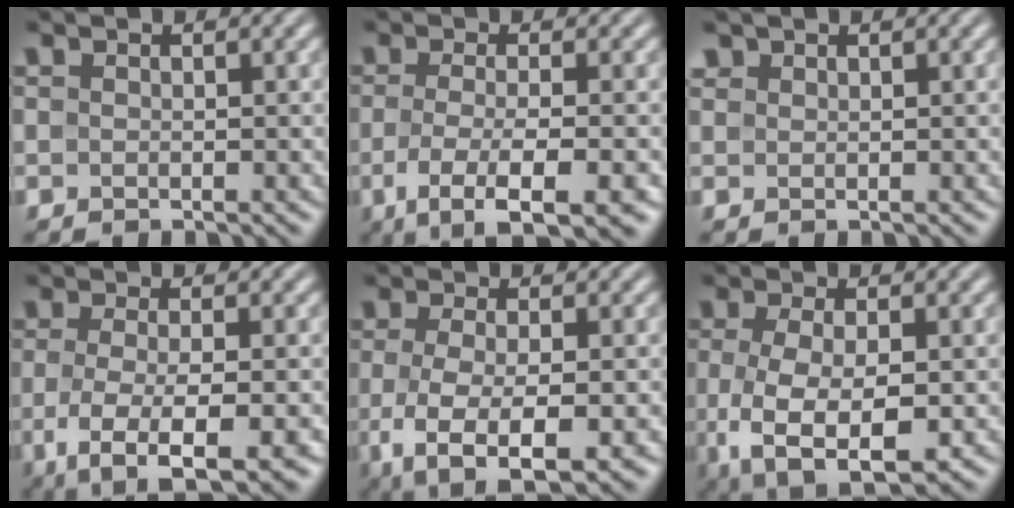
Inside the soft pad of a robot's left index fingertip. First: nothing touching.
{"total": 6.4, "force": [-2.7, 1.7, 5.5], "torque": [-0.087, -0.008, -0.048]}
{"total": 0.9, "force": [0.8, 0.5, 0.1], "torque": [-0.002, 0.002, 0.017]}
{"total": 7.0, "force": [-2.6, 2.2, 6.2], "torque": [-0.102, -0.016, -0.040]}
{"total": 6.8, "force": [-2.3, 2.5, 5.9], "torque": [-0.120, -0.017, -0.036]}
{"total": 7.2, "force": [-1.7, 3.2, 6.2], "torque": [-0.134, -0.019, -0.025]}